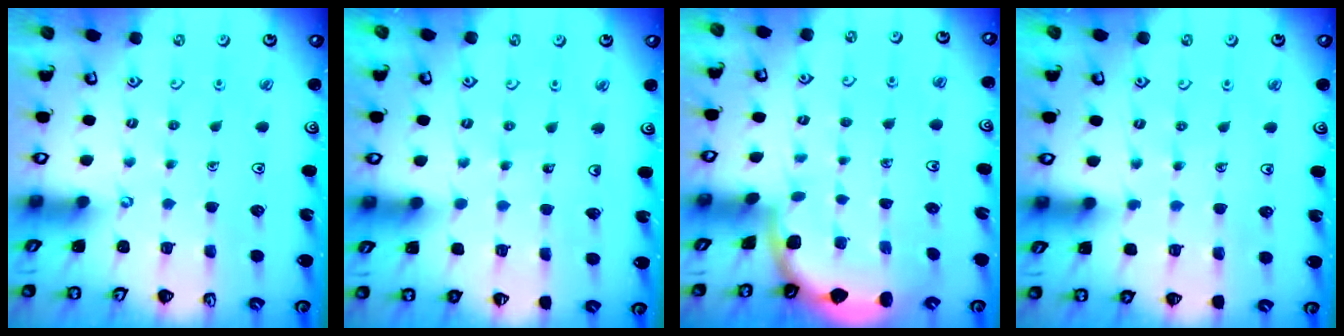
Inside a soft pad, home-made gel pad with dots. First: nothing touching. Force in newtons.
{"total": 4.0, "press": 4.0, "slide": 0.4}
{"total": 1.9, "press": 1.9, "slide": 0.0}
{"total": 4.7, "press": 4.6, "slide": 0.6}